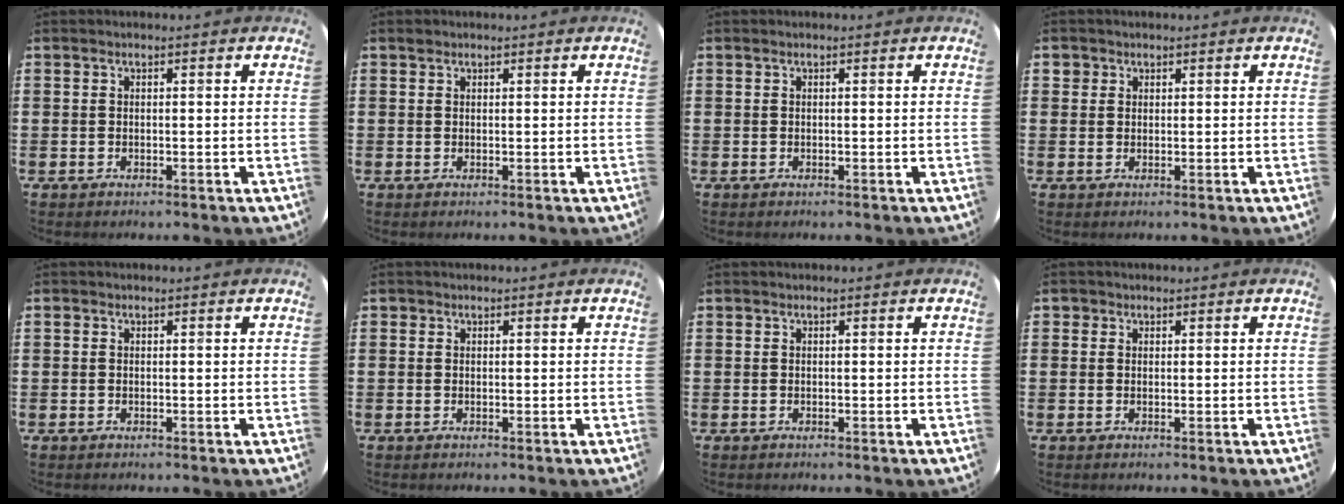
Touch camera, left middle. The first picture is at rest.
{"total": 0.7, "force": [0.6, 0.3, 0.1], "torque": [0.005, -0.002, 0.010]}
{"total": 0.0}
{"total": 1.3, "force": [1.0, 0.9, 0.0], "torque": [0.007, 0.000, 0.018]}
{"total": 0.0}
{"total": 0.0}
{"total": 0.0}
{"total": 0.8, "force": [0.5, 0.6, 0.0], "torque": [0.000, 0.004, 0.009]}